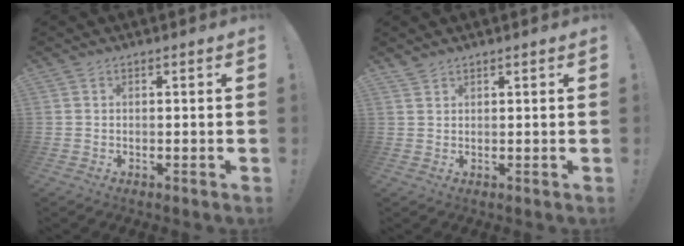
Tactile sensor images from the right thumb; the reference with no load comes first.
{"total": 1.3, "force": [1.2, 0.3, 0.4], "torque": [-0.008, -0.005, 0.024]}